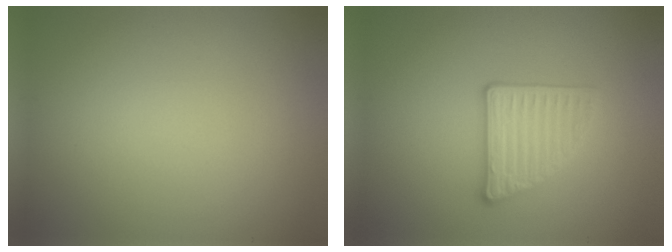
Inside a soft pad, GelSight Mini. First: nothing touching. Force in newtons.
{"total": 3.4, "press": 3.0, "slide": 1.6}